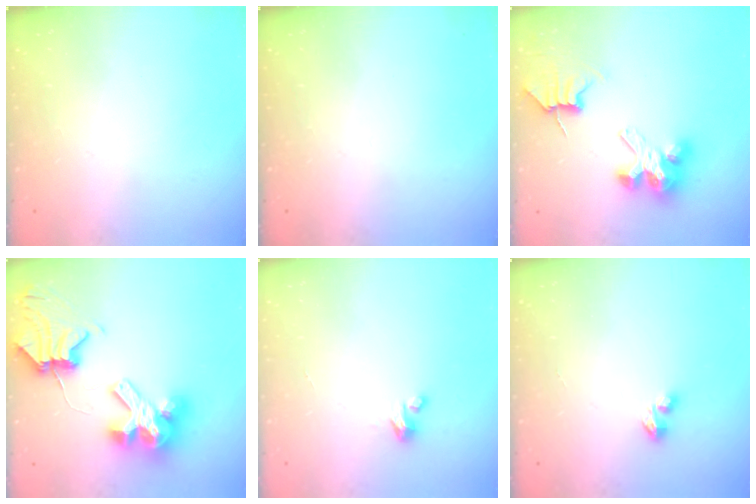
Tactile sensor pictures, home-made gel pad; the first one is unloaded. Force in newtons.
{"total": 0.0}
{"total": 7.2, "press": 7.2, "slide": 0.6}
{"total": 11.3, "press": 11.2, "slide": 1.5}
{"total": 3.2, "press": 3.2, "slide": 0.3}
{"total": 2.1, "press": 2.1, "slide": 0.2}